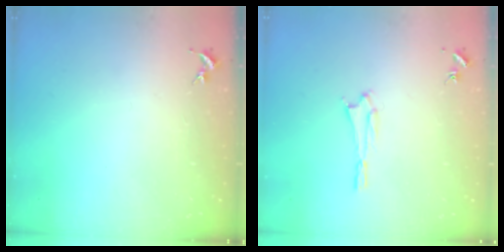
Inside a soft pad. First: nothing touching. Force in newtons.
{"total": 1.6, "press": 1.6, "slide": 0.1}